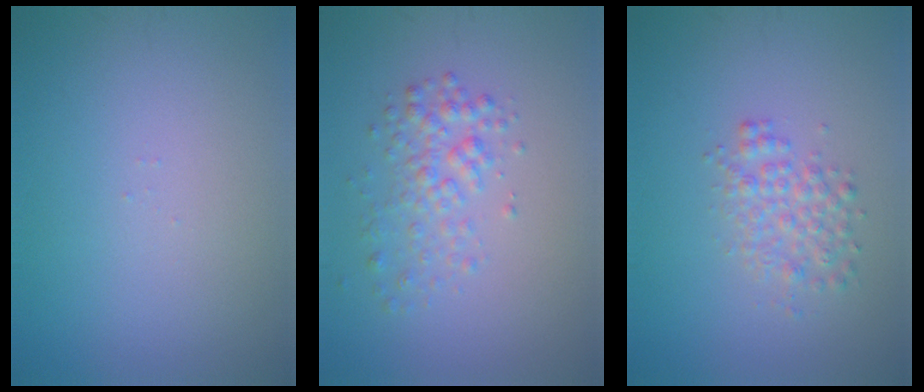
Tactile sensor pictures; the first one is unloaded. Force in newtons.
{"total": 2.5, "press": 2.5, "slide": 0.1}
{"total": 2.5, "press": 2.5, "slide": 0.1}